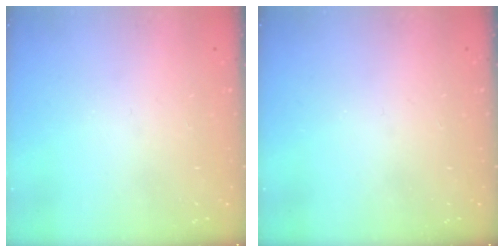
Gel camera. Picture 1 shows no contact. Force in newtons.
{"total": 0.0}